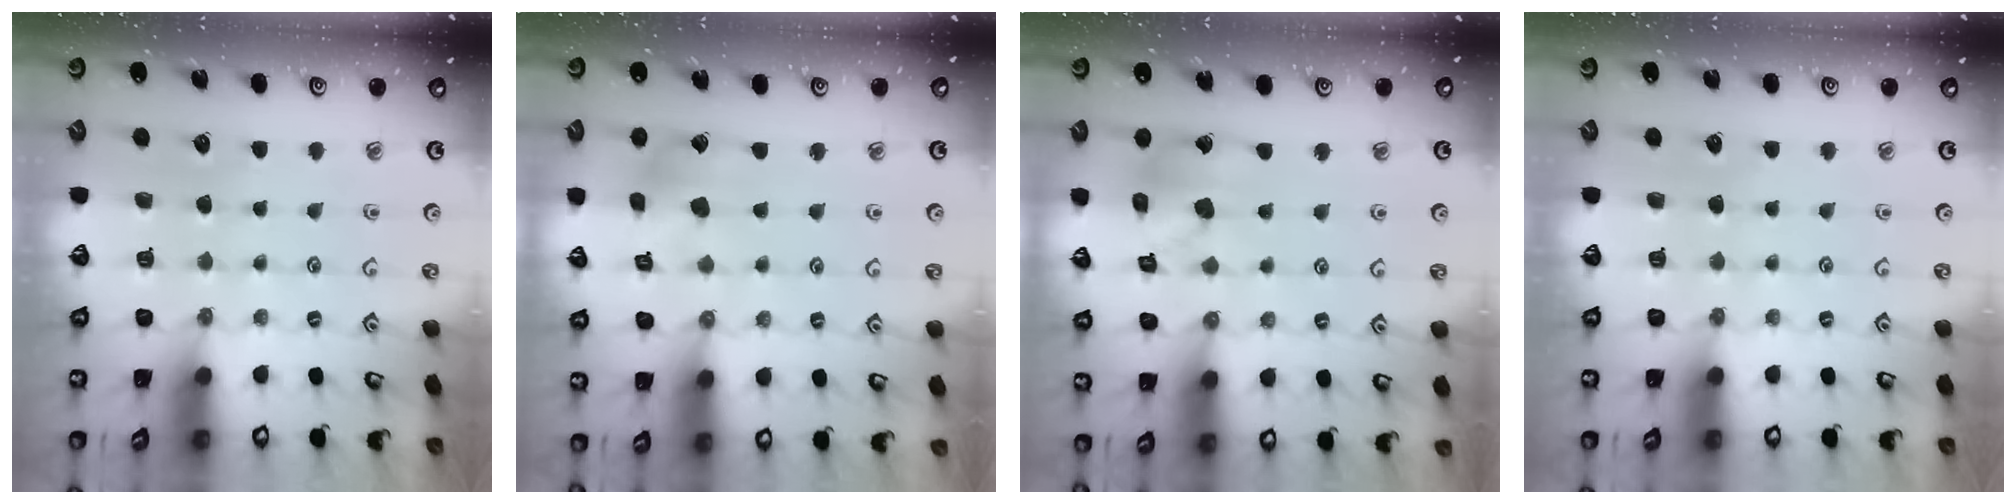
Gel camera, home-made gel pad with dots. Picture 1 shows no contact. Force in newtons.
{"total": 5.9, "press": 5.9, "slide": 0.8}
{"total": 12.7, "press": 12.5, "slide": 1.8}
{"total": 0.0}